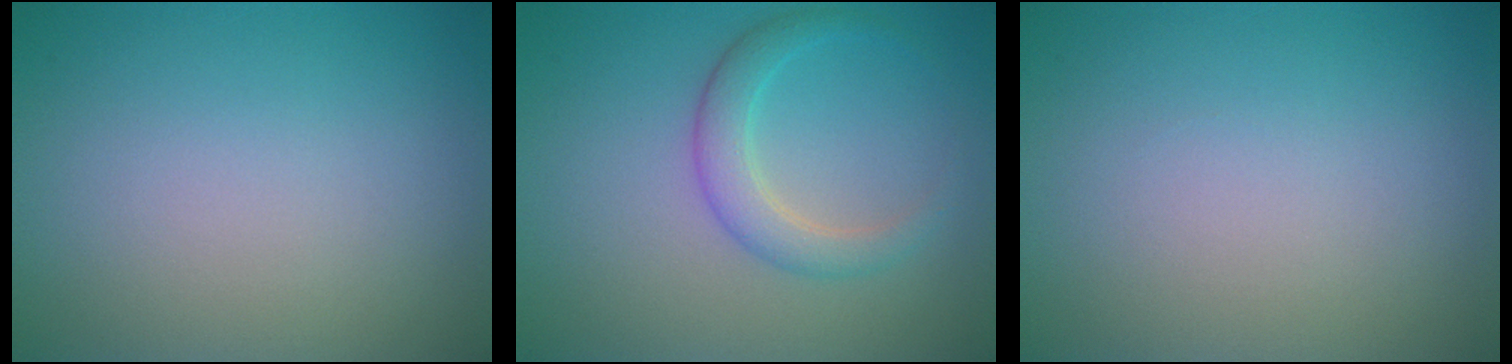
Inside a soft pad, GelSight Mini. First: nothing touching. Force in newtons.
{"total": 2.8, "press": 2.8, "slide": 0.0}
{"total": 0.0}